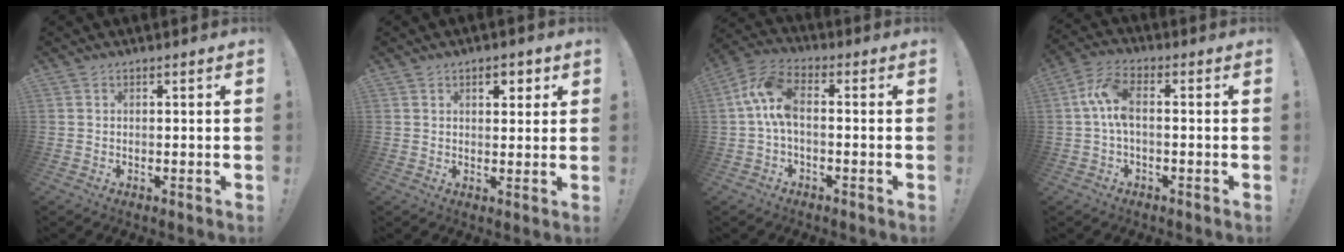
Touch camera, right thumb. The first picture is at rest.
{"total": 3.9, "force": [2.0, 2.3, 2.4], "torque": [-0.025, -0.004, 0.030]}
{"total": 10.2, "force": [0.7, 5.6, 8.5], "torque": [-0.181, 0.008, 0.018]}
{"total": 8.5, "force": [0.1, 3.9, 7.6], "torque": [-0.164, 0.004, 0.004]}